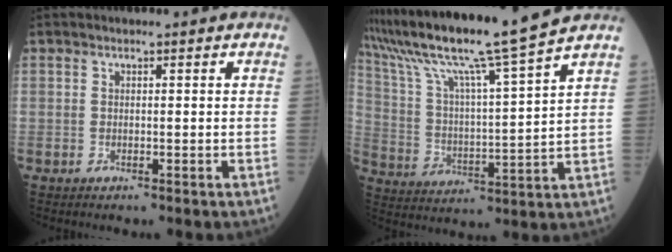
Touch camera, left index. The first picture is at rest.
{"total": 17.1, "force": [14.2, -2.9, 9.0], "torque": [-0.172, -0.022, 0.240]}